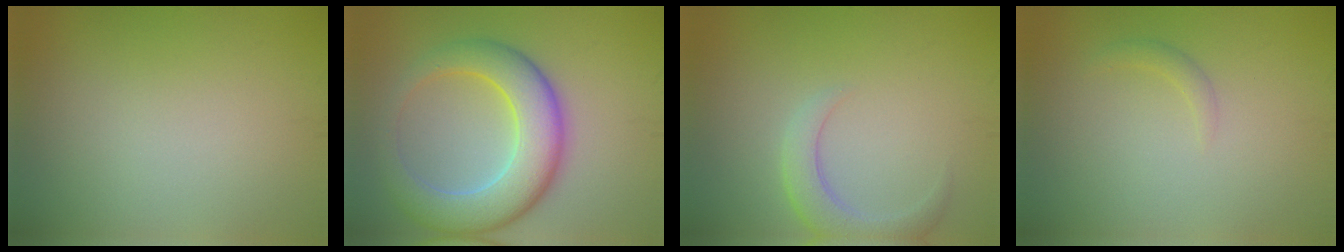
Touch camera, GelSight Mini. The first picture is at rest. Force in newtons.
{"total": 7.8, "press": 7.8, "slide": 0.3}
{"total": 3.0, "press": 3.0, "slide": 0.3}
{"total": 0.9, "press": 0.8, "slide": 0.1}